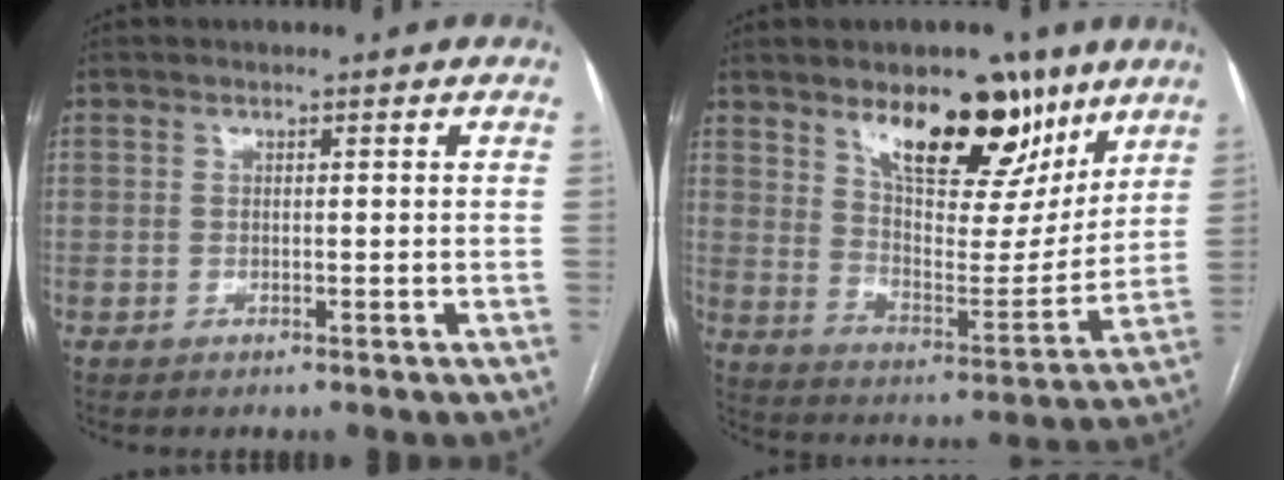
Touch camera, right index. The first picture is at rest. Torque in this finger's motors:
{"motor_torque": [1.06, 1.08, 0.45, 0.13]}